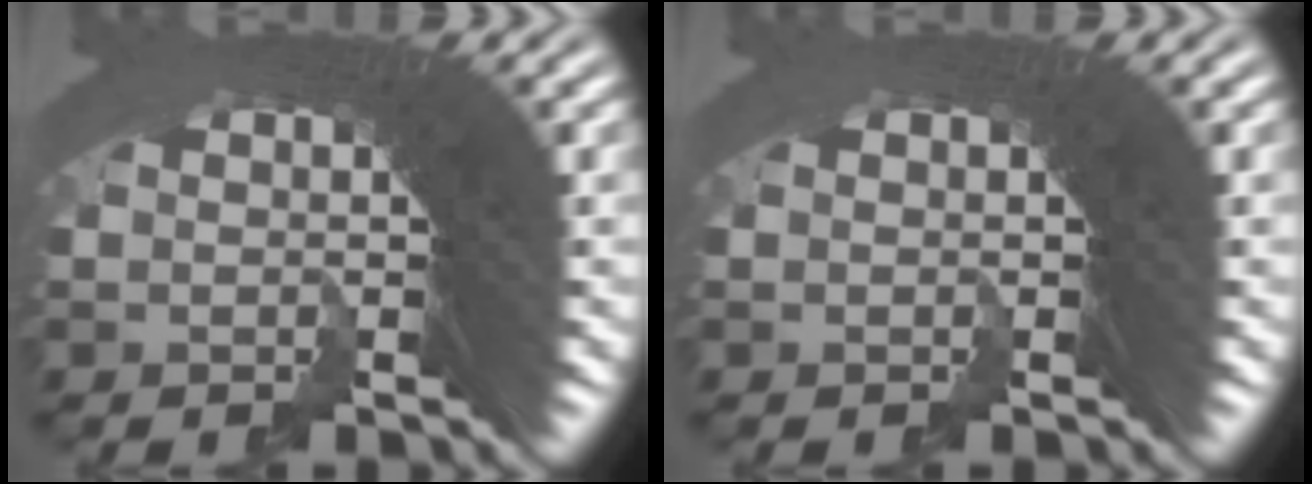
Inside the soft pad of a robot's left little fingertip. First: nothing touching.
{"total": 0.0}